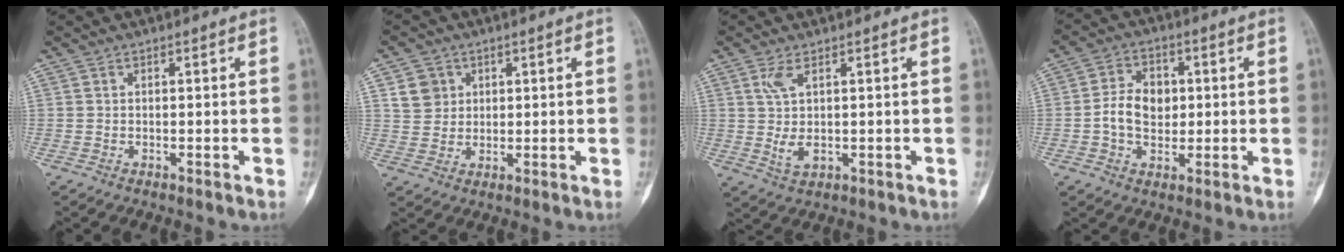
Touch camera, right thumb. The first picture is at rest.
{"total": 5.2, "force": [2.1, 4.5, 1.5], "torque": [-0.005, -0.009, 0.040]}
{"total": 4.8, "force": [1.0, 2.1, 4.2], "torque": [-0.089, -0.003, 0.028]}
{"total": 7.9, "force": [0.0, 5.8, 5.3], "torque": [-0.075, 0.012, -0.005]}